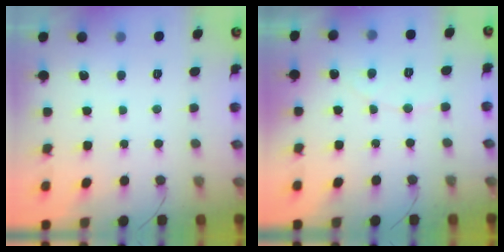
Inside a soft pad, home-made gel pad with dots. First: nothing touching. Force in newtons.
{"total": 3.8, "press": 3.8, "slide": 0.3}